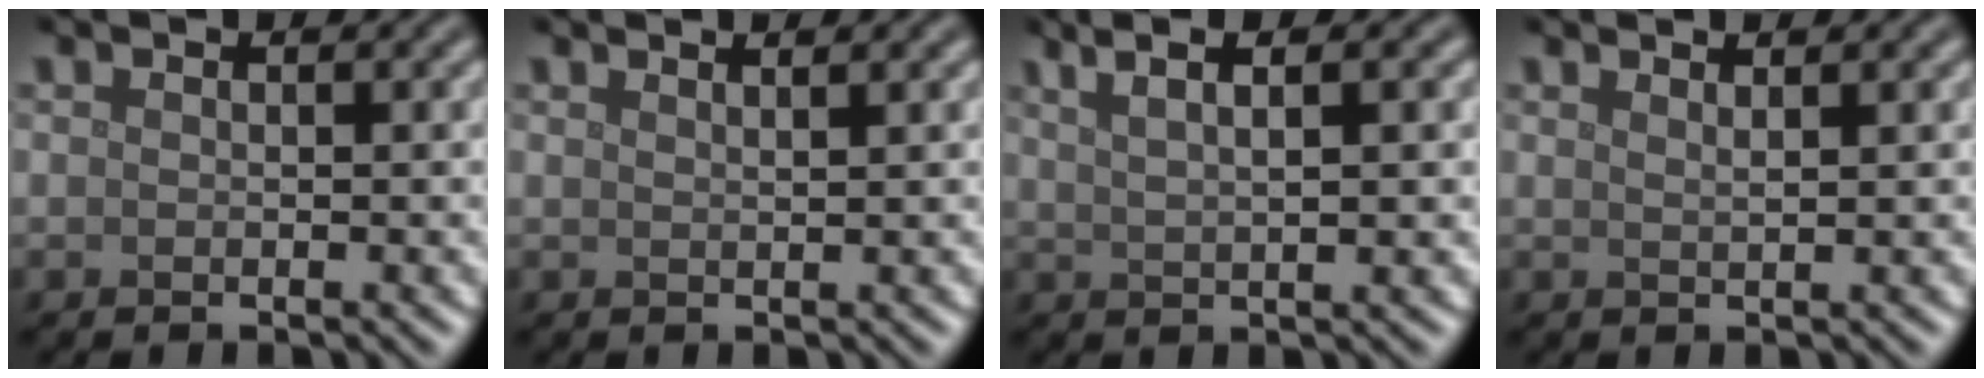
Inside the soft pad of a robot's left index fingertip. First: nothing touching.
{"total": 1.9, "force": [1.4, 0.7, 1.1], "torque": [0.006, 0.005, -0.001]}
{"total": 5.7, "force": [3.2, 2.0, 4.3], "torque": [-0.050, 0.021, 0.024]}
{"total": 1.7, "force": [1.2, 0.6, 1.0], "torque": [0.001, 0.003, 0.001]}